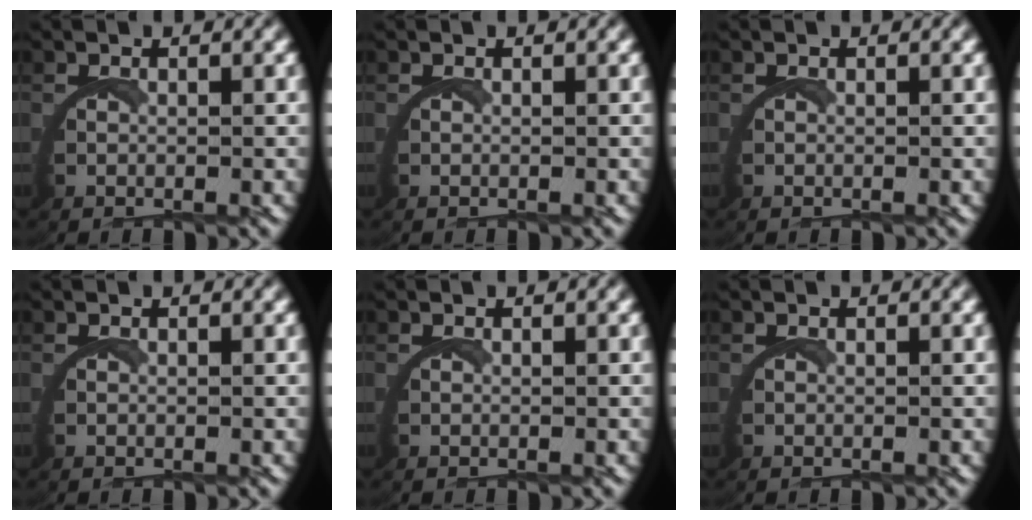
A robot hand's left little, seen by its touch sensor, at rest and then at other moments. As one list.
[{"total": 0.0}, {"total": 0.0}, {"total": 0.0}, {"total": 0.0}, {"total": 0.0}]